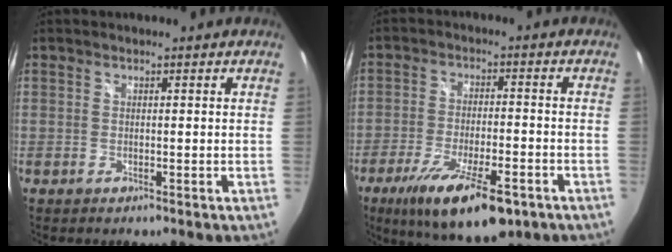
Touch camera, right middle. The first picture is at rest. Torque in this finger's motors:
{"motor_torque": [1.08, -1.05, 0.71, 0.15]}